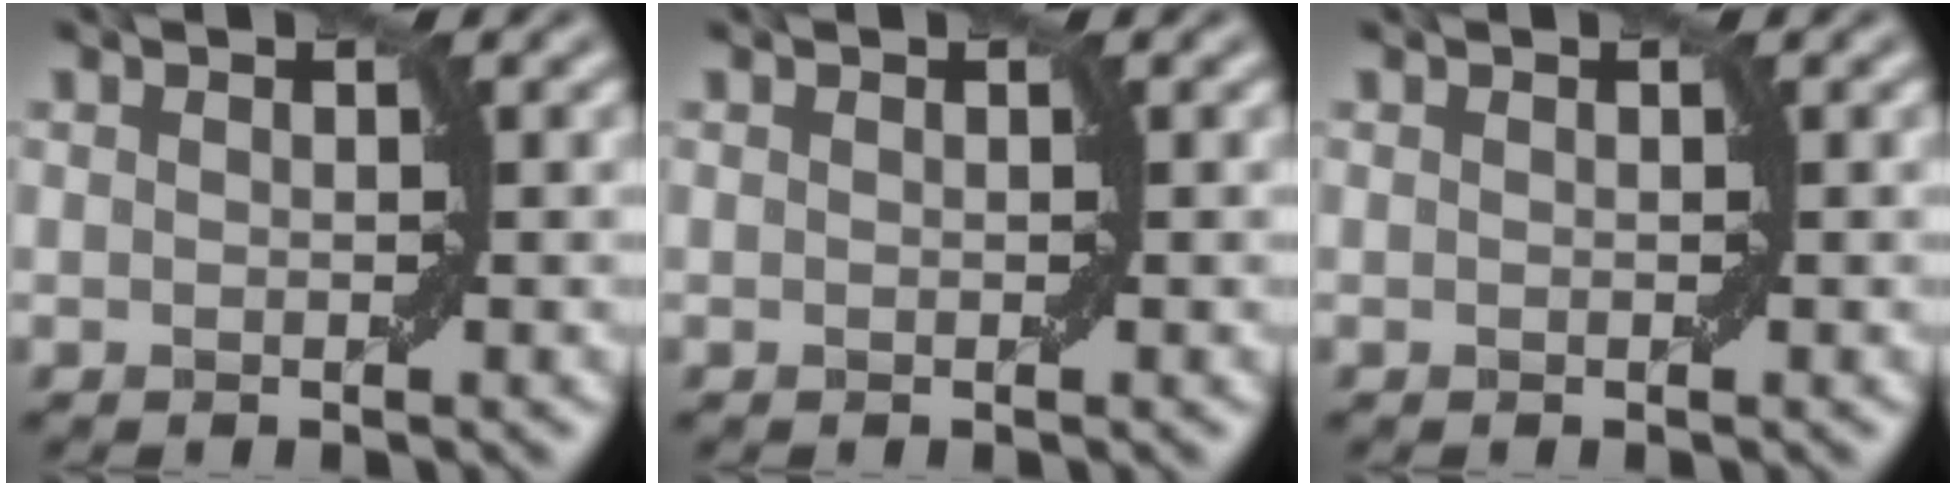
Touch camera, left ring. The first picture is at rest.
{"total": 0.0}
{"total": 0.0}